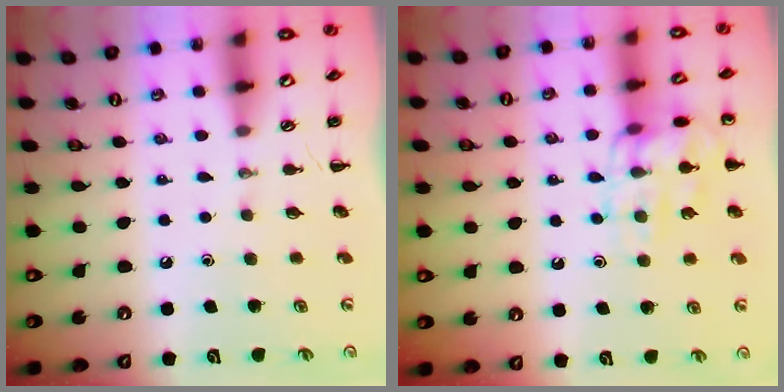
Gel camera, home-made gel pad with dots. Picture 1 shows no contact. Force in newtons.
{"total": 13.0, "press": 13.0, "slide": 0.7}